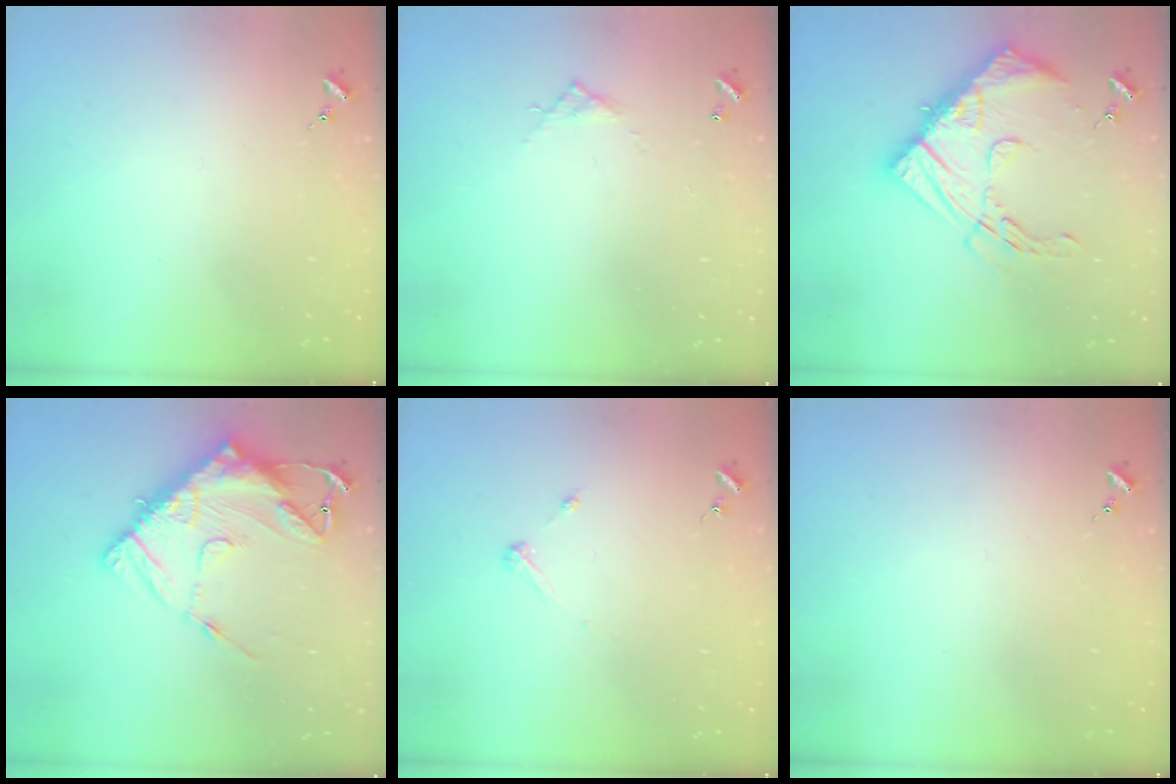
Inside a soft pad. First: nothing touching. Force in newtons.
{"total": 4.2, "press": 4.2, "slide": 0.2}
{"total": 18.8, "press": 18.7, "slide": 1.2}
{"total": 16.9, "press": 16.8, "slide": 1.8}
{"total": 3.2, "press": 3.2, "slide": 0.4}
{"total": 0.0}